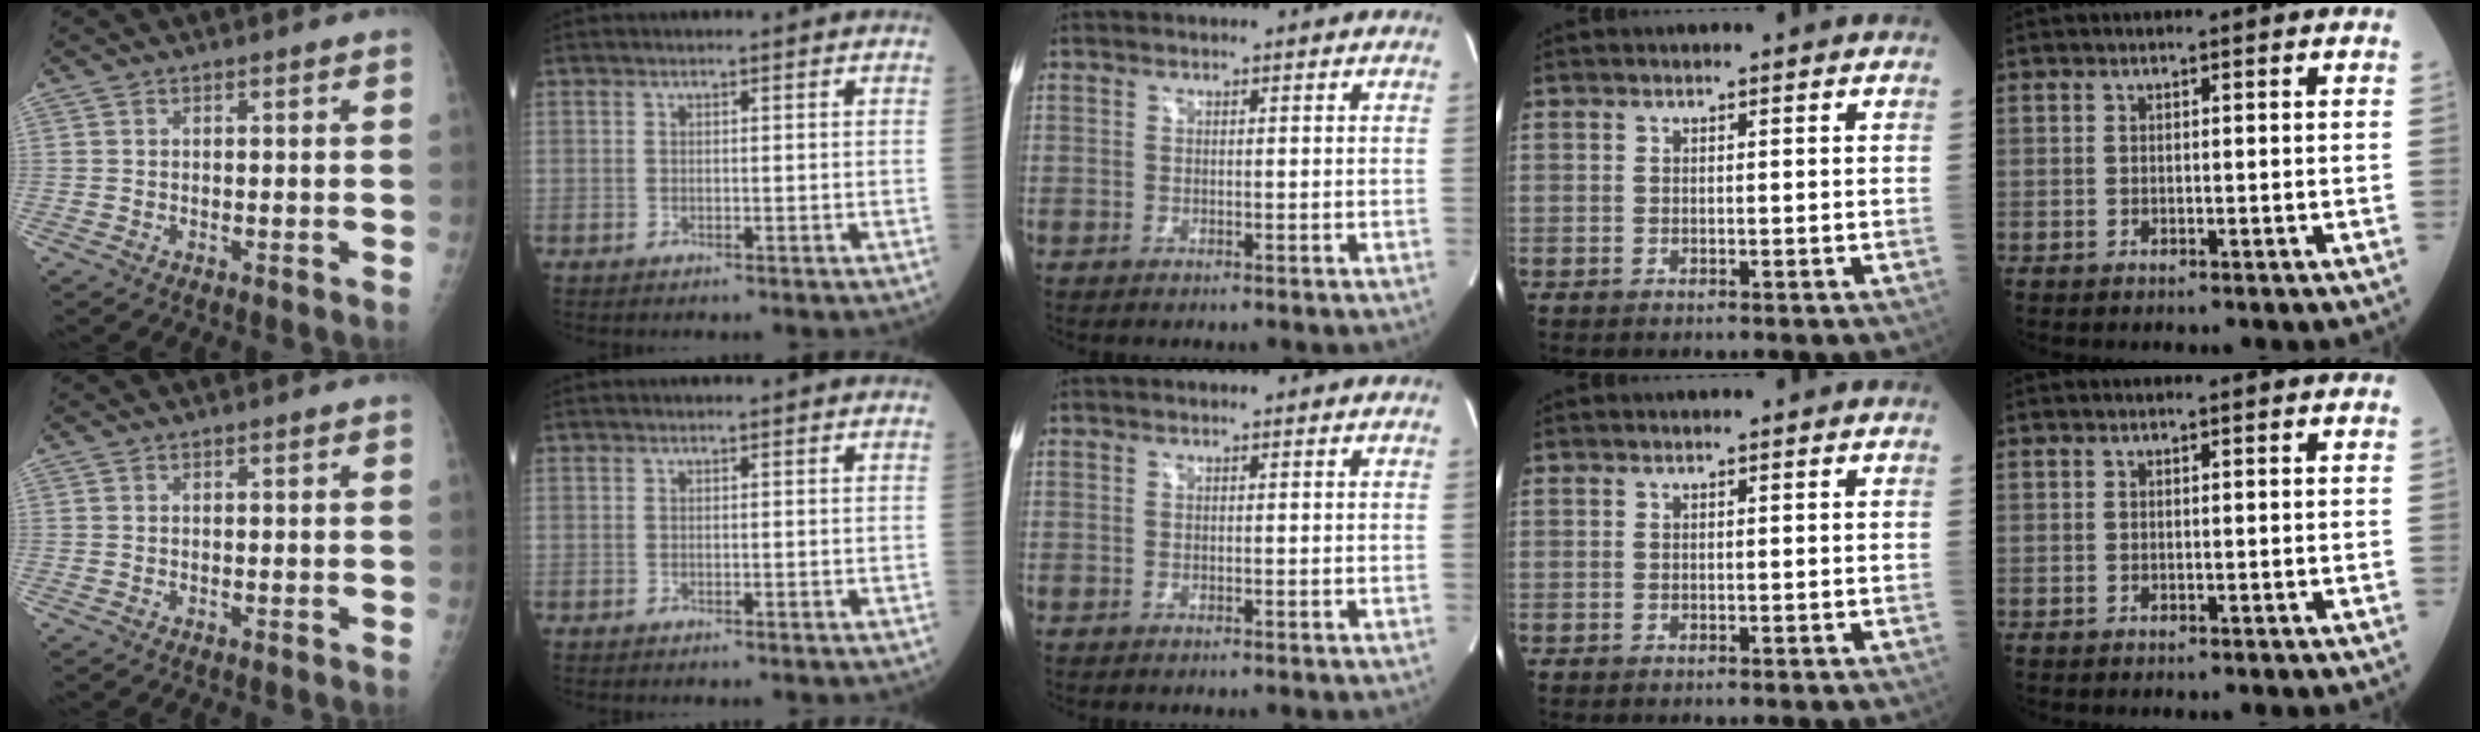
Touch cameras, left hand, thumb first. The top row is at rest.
{}